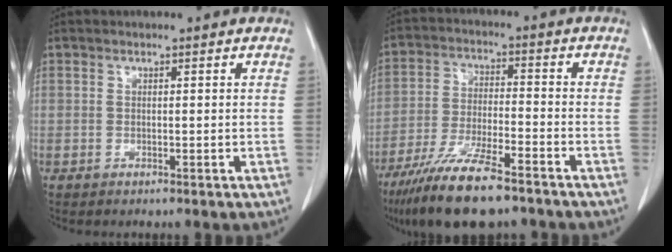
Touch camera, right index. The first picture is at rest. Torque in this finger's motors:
{"motor_torque": [0.64, -0.64, 0.76, 0.21]}